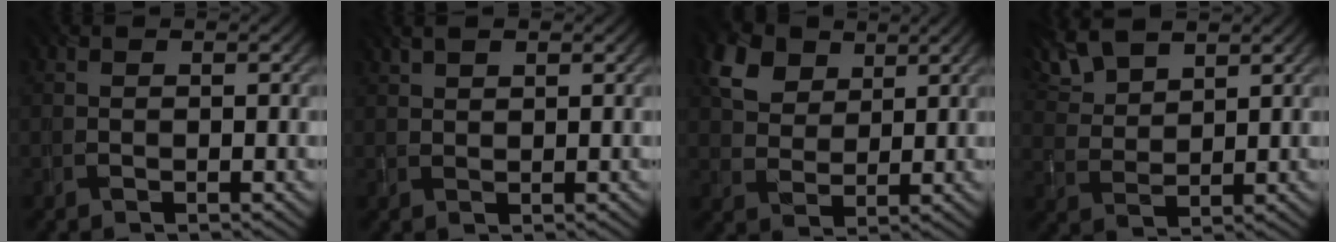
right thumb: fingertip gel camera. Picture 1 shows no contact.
{"total": 2.6, "force": [1.9, 1.0, 1.4], "torque": [-0.034, 0.012, 0.041]}
{"total": 5.9, "force": [3.7, 3.9, 2.4], "torque": [-0.065, 0.007, 0.073]}
{"total": 8.0, "force": [5.8, 3.4, 4.3], "torque": [-0.123, 0.018, 0.117]}